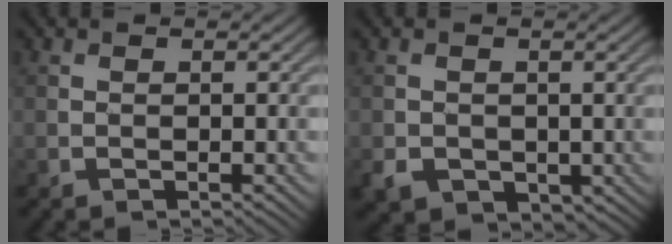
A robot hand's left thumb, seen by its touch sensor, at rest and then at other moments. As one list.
[{"total": 3.3, "force": [-0.6, 2.9, 1.4], "torque": [-0.044, -0.013, -0.011]}]